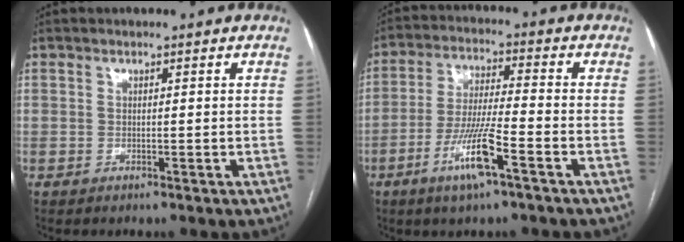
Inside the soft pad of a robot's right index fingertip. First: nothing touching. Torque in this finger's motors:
{"motor_torque": [1.48, -0.66, 0.75, 0.16]}